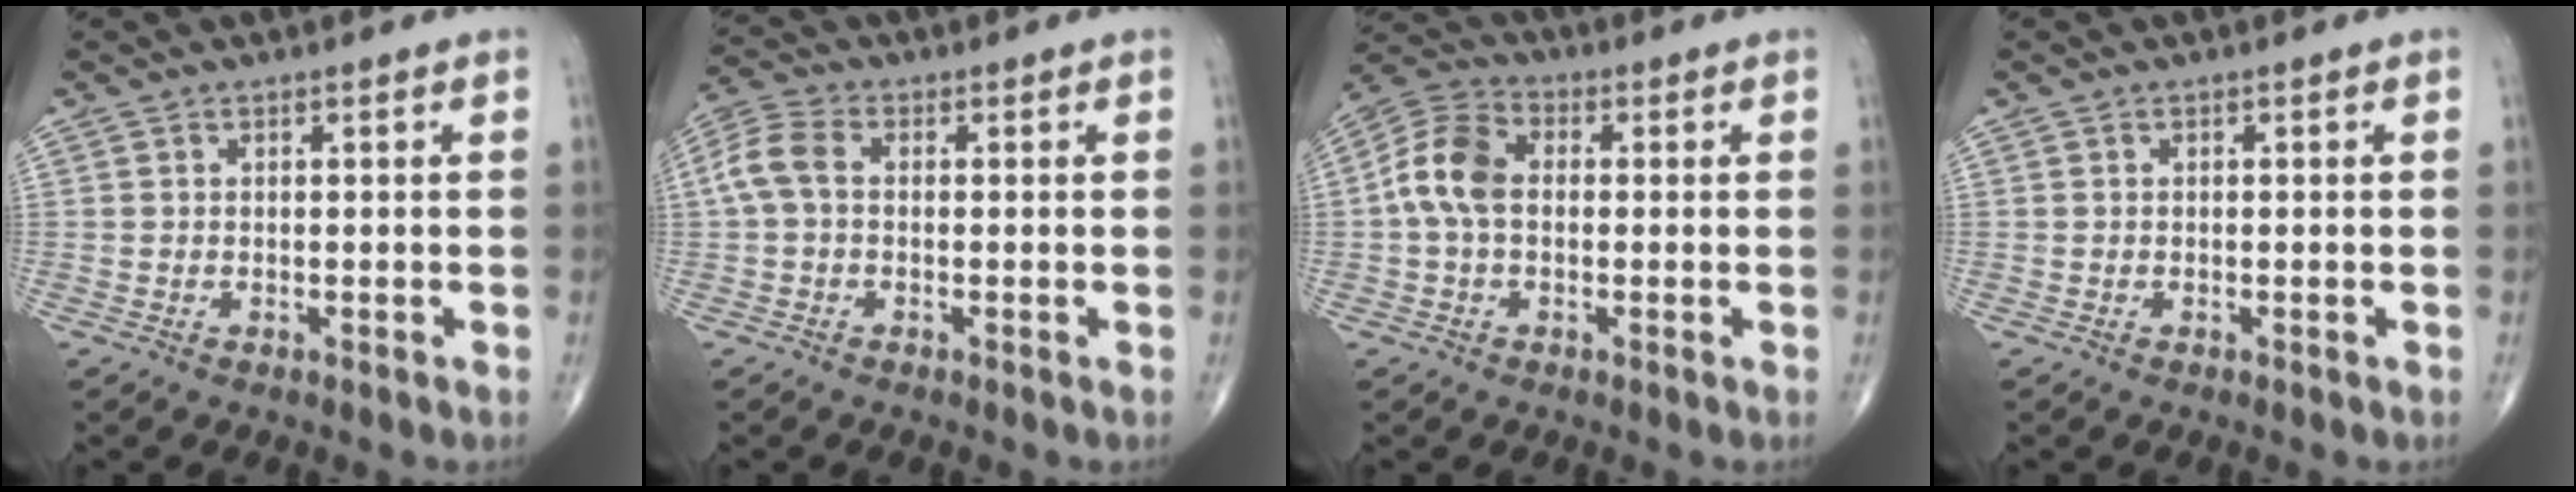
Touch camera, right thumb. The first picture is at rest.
{"total": 5.6, "force": [0.1, 3.6, 4.3], "torque": [-0.101, 0.018, -0.006]}
{"total": 9.0, "force": [0.0, 6.0, 6.7], "torque": [-0.135, 0.028, -0.010]}
{"total": 0.0}